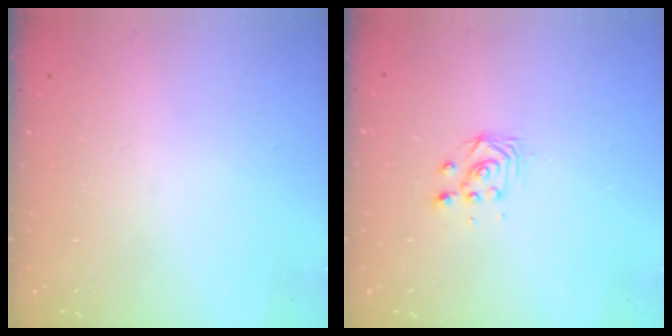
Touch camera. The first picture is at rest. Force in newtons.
{"total": 2.9, "press": 2.9, "slide": 0.4}